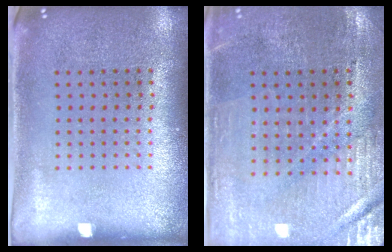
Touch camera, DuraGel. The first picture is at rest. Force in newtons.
{"total": 0.9, "press": 0.8, "slide": 0.3}